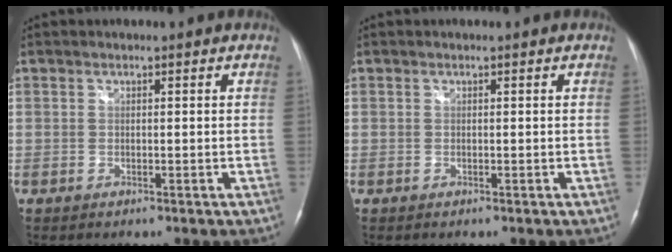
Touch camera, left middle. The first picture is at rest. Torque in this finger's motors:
{"motor_torque": [-0.20, 0.20, 0.00, 0.00]}